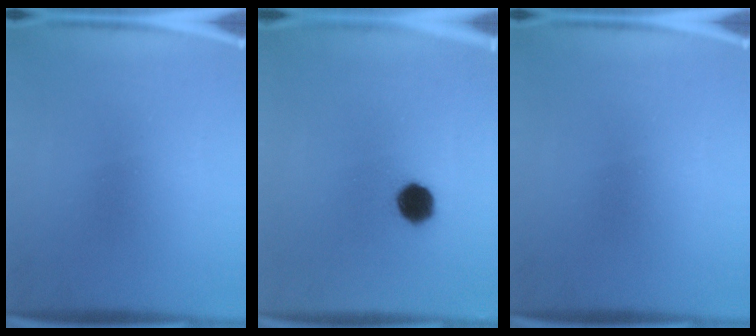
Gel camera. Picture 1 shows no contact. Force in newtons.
{"total": 6.2}
{"total": 0.0}